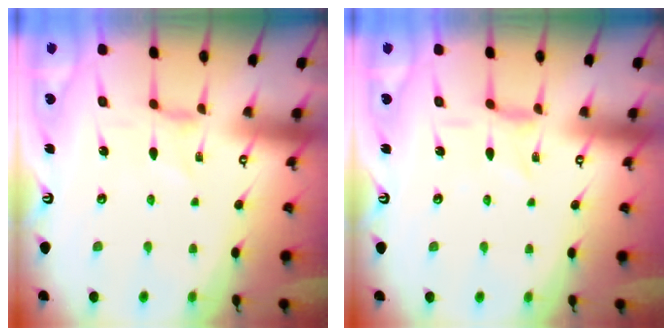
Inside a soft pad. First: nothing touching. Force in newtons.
{"total": 0.8, "press": 0.7, "slide": 0.4}